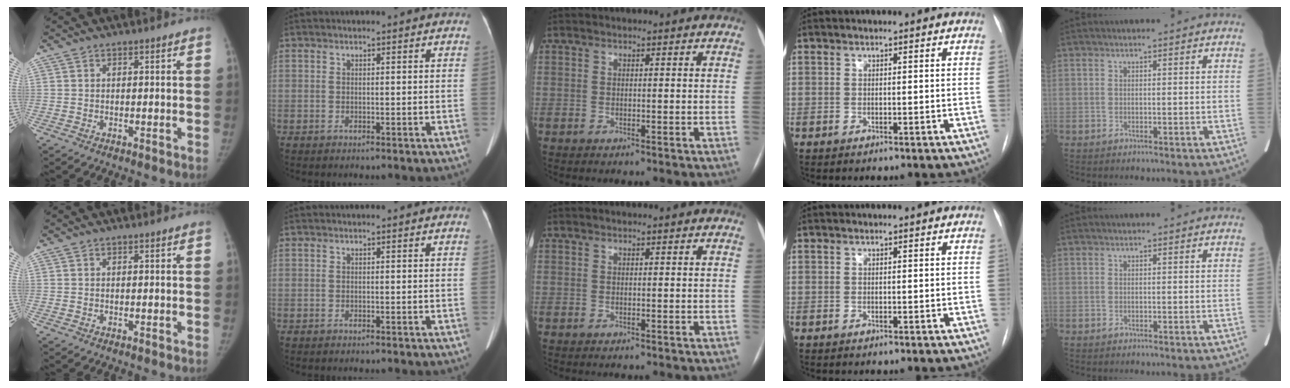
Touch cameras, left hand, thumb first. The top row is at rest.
{}